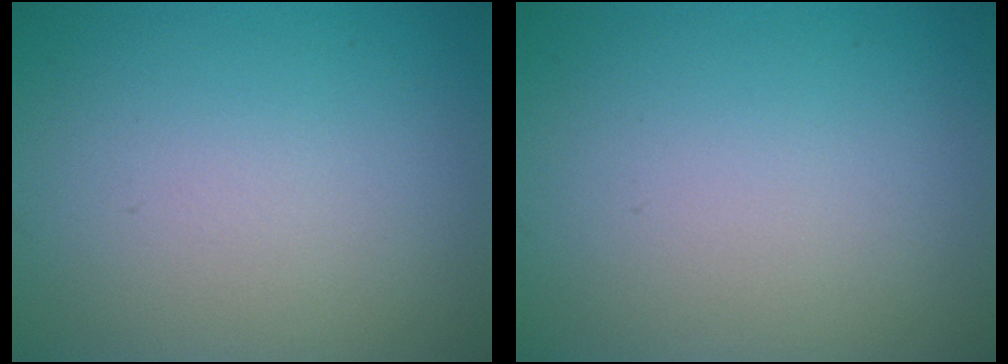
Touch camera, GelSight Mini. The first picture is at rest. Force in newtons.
{"total": 0.0}